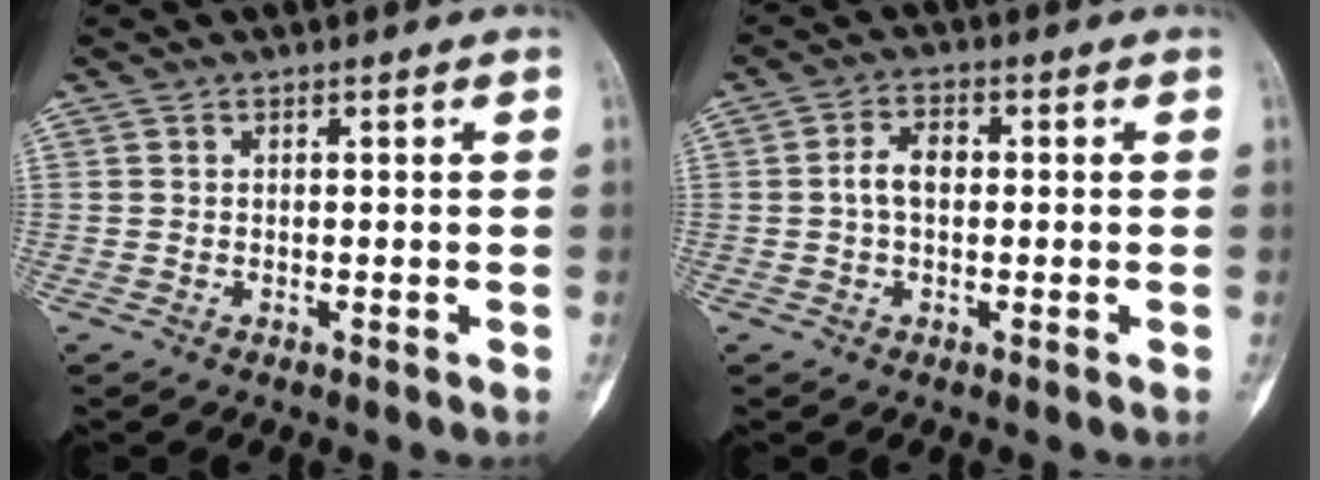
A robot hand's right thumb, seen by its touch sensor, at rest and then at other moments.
{"total": 4.1, "force": [0.0, 2.6, 3.2], "torque": [-0.054, 0.015, -0.006]}